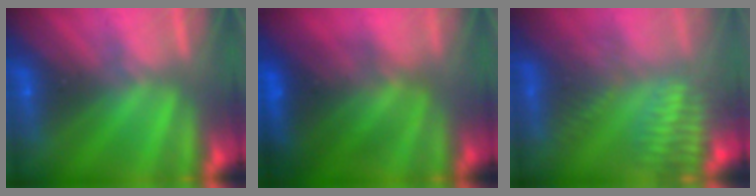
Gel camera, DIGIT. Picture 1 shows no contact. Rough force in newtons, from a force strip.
{"total": 7.1}
{"total": 4.6}